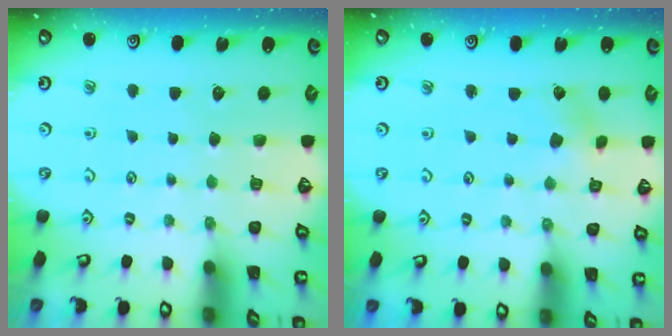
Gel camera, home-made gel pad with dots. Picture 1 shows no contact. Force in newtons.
{"total": 2.7, "press": 2.6, "slide": 0.6}